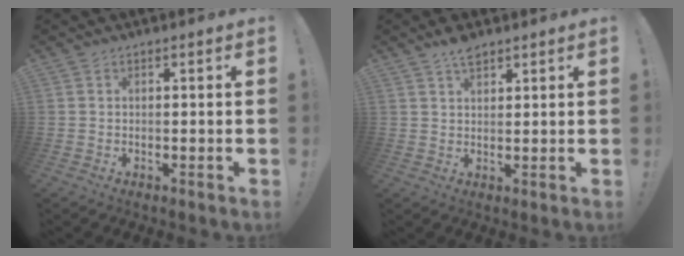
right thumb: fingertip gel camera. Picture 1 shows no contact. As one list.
[{"total": 4.3, "force": [3.4, 1.7, 2.1], "torque": [-0.027, -0.021, 0.060]}]